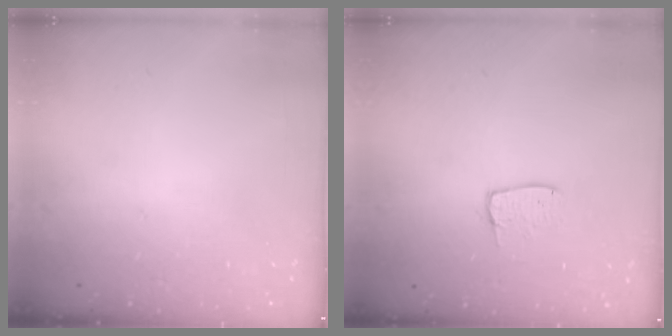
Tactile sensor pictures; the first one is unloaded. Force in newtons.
{"total": 4.2, "press": 4.2, "slide": 0.4}